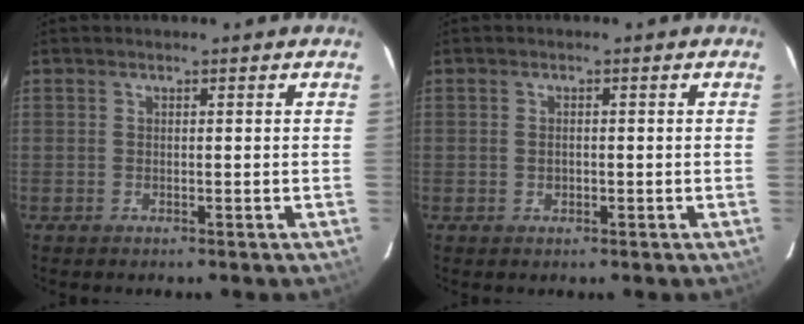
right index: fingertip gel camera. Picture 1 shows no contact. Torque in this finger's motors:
{"motor_torque": [-0.09, -0.01, -0.01, 0.00]}